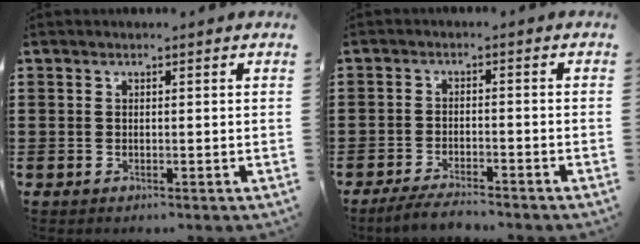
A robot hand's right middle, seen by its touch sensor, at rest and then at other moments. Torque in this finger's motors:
{"motor_torque": [2.14, 0.00, 0.08, 0.06]}